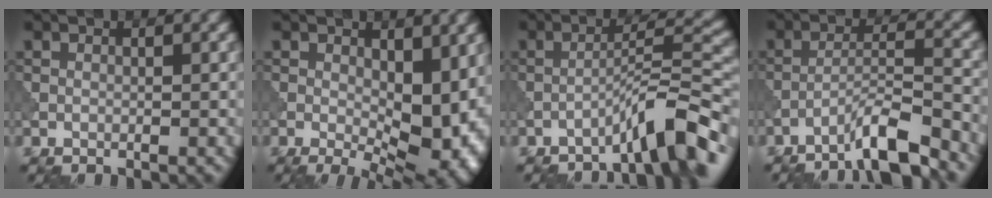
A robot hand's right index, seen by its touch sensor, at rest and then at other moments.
{"total": 9.5, "force": [-0.1, 4.9, 8.1], "torque": [-0.109, -0.013, 0.003]}
{"total": 6.5, "force": [-4.7, 0.7, 4.4], "torque": [-0.060, 0.021, -0.080]}
{"total": 5.4, "force": [-4.2, 0.3, 3.3], "torque": [-0.054, 0.014, -0.083]}